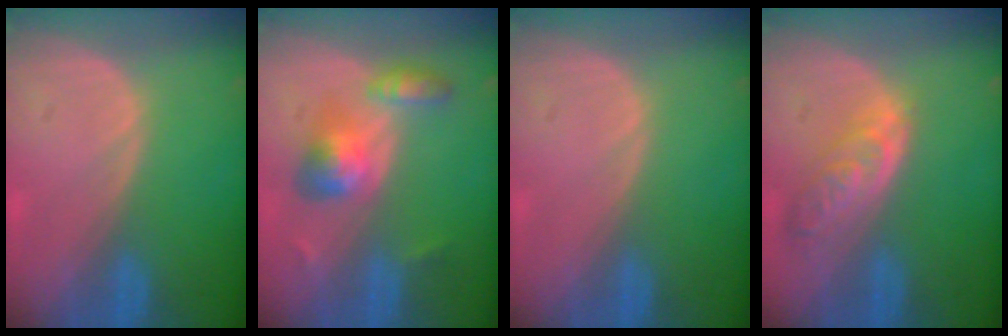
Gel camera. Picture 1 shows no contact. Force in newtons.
{"total": 5.7, "press": 5.7, "slide": 0.6}
{"total": 0.0}
{"total": 6.0, "press": 5.4, "slide": 2.7}